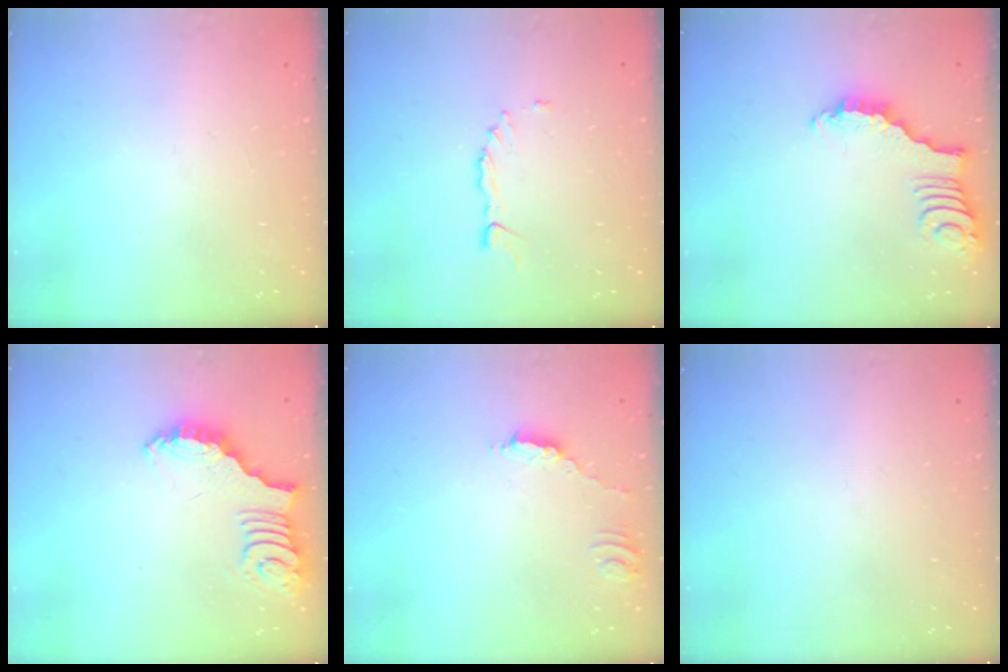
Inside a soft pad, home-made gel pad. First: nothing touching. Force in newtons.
{"total": 2.3, "press": 2.3, "slide": 0.2}
{"total": 2.8, "press": 2.8, "slide": 0.4}
{"total": 2.6, "press": 2.5, "slide": 0.5}
{"total": 1.8, "press": 1.8, "slide": 0.1}
{"total": 0.0}